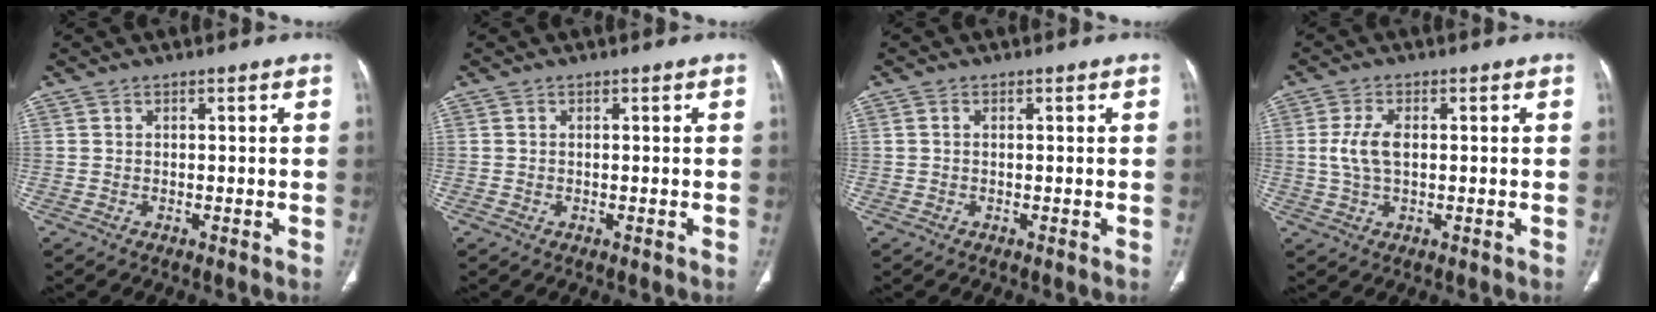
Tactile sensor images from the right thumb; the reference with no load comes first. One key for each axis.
{"total": 0.0}
{"total": 0.5, "fx": 0.0, "fy": 0.3, "fz": 0.4, "tx": -0.010, "ty": 0.000, "tz": 0.000}
{"total": 5.3, "fx": 0.4, "fy": 2.7, "fz": 4.5, "tx": -0.103, "ty": 0.004, "tz": 0.007}